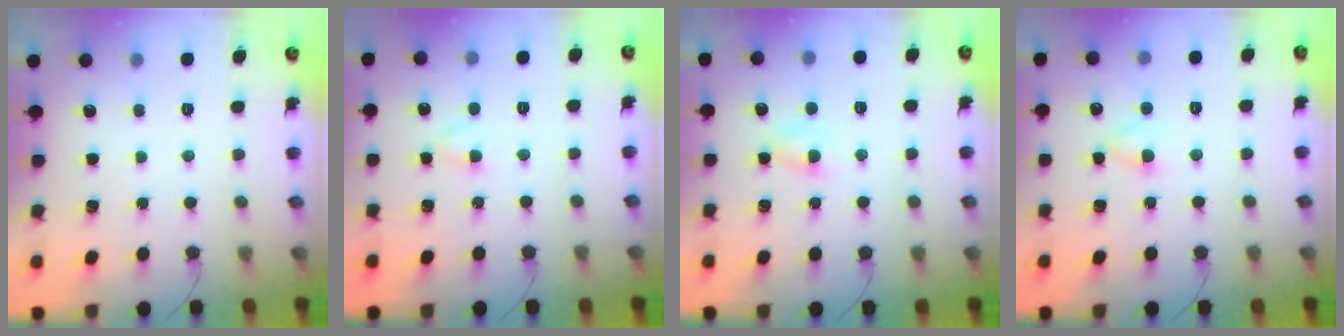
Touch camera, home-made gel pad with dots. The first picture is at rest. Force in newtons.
{"total": 2.4, "press": 2.1, "slide": 1.1}
{"total": 2.0, "press": 1.8, "slide": 0.8}
{"total": 2.1, "press": 1.9, "slide": 0.9}